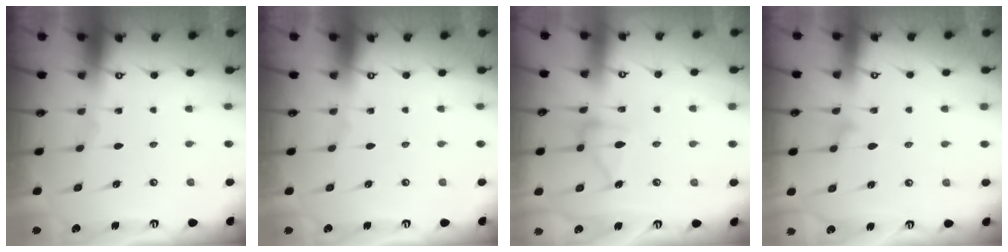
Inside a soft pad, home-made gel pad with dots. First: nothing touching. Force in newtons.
{"total": 0.0}
{"total": 11.6, "press": 11.6, "slide": 0.6}
{"total": 6.6, "press": 6.6, "slide": 0.4}